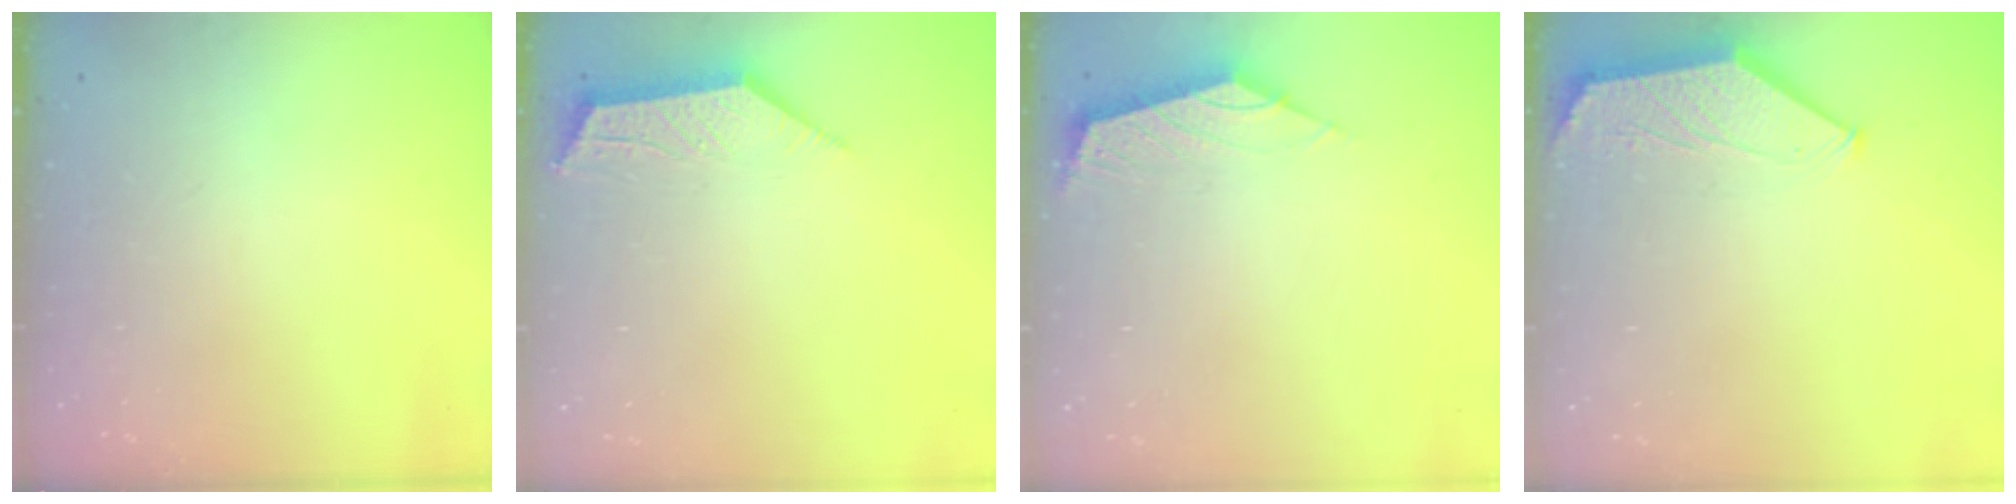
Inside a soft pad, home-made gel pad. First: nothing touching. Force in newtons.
{"total": 4.2, "press": 4.1, "slide": 0.5}
{"total": 2.5, "press": 2.5, "slide": 0.6}
{"total": 1.7, "press": 1.6, "slide": 0.3}